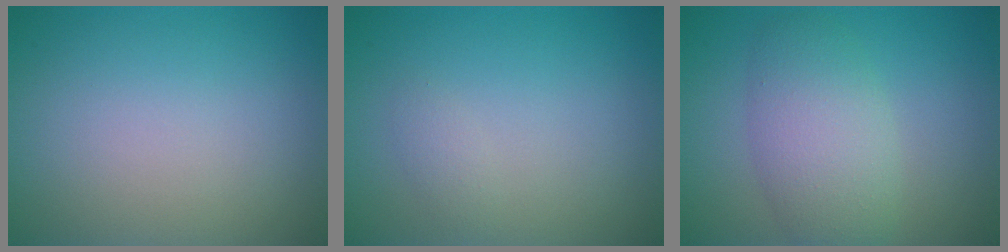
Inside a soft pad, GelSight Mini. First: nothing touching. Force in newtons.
{"total": 0.8, "press": 0.8, "slide": 0.0}
{"total": 4.9, "press": 4.9, "slide": 0.2}